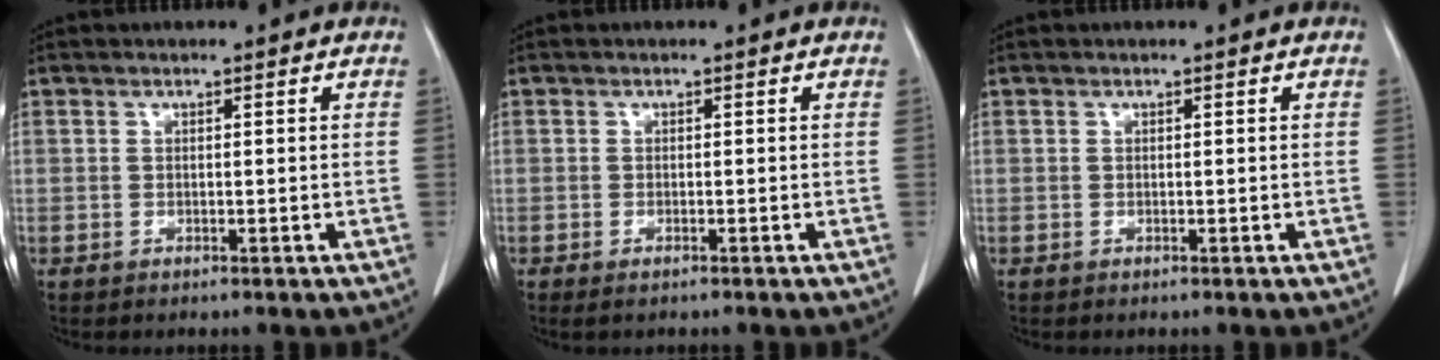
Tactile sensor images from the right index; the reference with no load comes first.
{"total": 0.9, "force": [-0.7, 0.1, 0.6], "torque": [-0.012, -0.003, -0.009]}
{"total": 0.0}